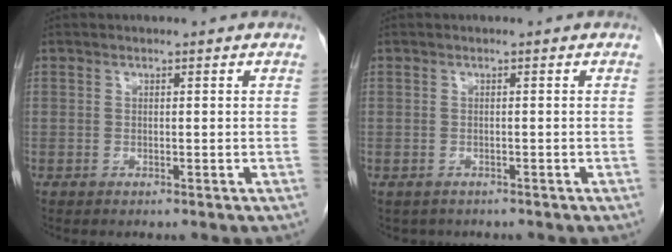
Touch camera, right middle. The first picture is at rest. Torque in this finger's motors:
{"motor_torque": [0.33, -0.03, -0.05, -0.01]}